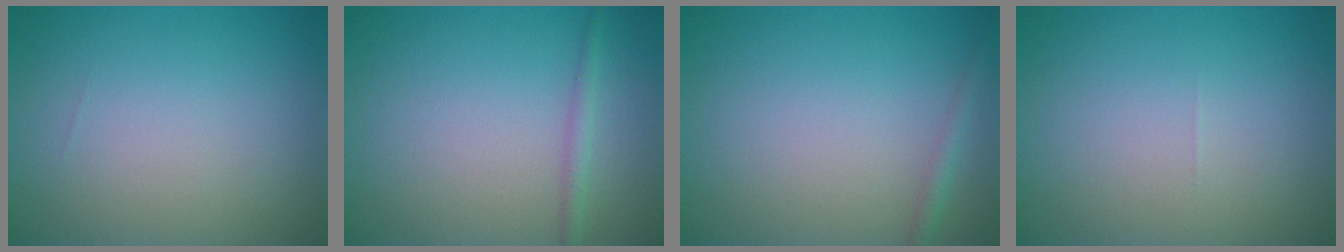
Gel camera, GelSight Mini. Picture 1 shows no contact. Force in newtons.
{"total": 1.3, "press": 1.3, "slide": 0.0}
{"total": 1.1, "press": 1.1, "slide": 0.1}
{"total": 0.0}